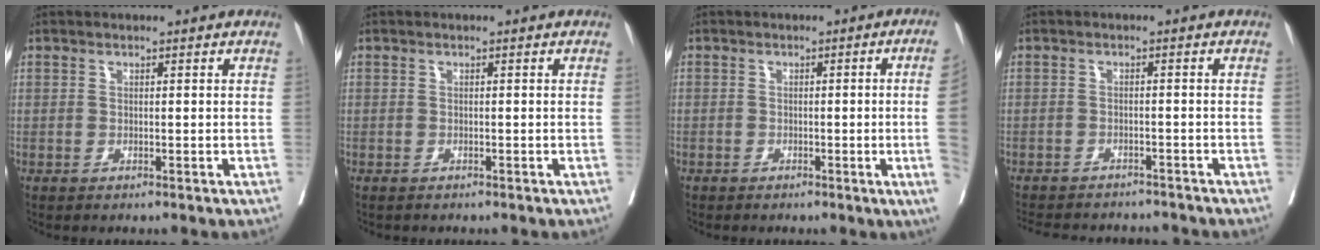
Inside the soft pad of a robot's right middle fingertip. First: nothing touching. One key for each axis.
{"total": 0.6, "fx": -0.5, "fy": 0.2, "fz": 0.1, "tx": -0.007, "ty": 0.000, "tz": -0.010}
{"total": 5.6, "fx": -1.0, "fy": -1.8, "fz": 5.2, "tx": -0.050, "ty": -0.010, "tz": -0.015}
{"total": 12.3, "fx": -11.3, "fy": 3.4, "fz": 3.3, "tx": -0.068, "ty": 0.004, "tz": -0.144}